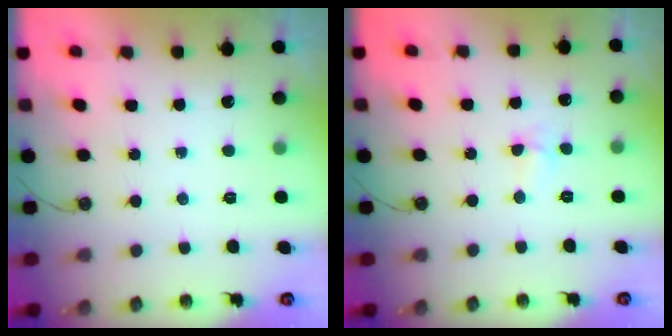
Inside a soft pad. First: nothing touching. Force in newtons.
{"total": 4.9, "press": 3.4, "slide": 3.5}